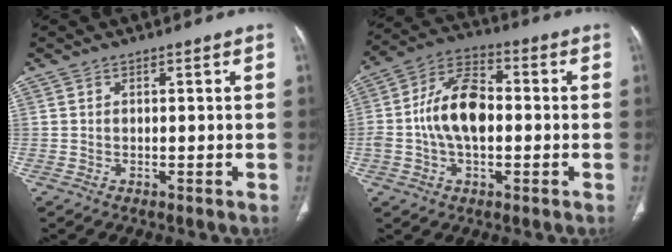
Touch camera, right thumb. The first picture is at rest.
{"total": 12.6, "force": [-0.6, 7.3, 10.3], "torque": [-0.186, 0.029, -0.018]}